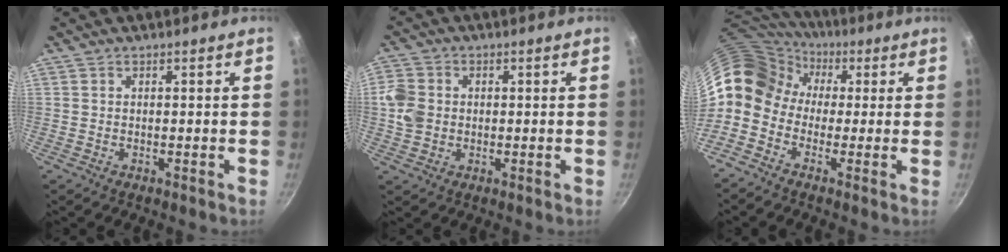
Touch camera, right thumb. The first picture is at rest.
{"total": 6.2, "force": [0.0, 5.3, 3.3], "torque": [-0.052, 0.006, -0.007]}
{"total": 11.5, "force": [1.5, 9.9, 5.6], "torque": [-0.099, 0.026, -0.004]}